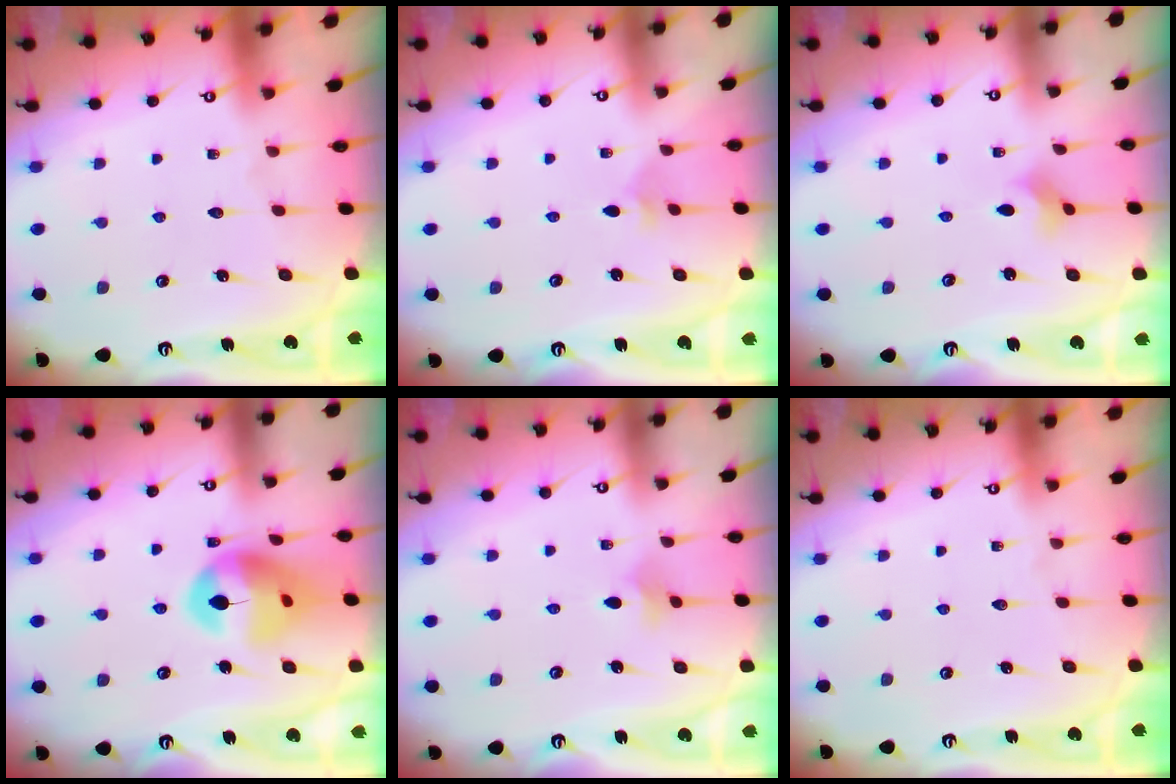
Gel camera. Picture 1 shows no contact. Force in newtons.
{"total": 1.9, "press": 1.9, "slide": 0.3}
{"total": 2.3, "press": 2.2, "slide": 0.4}
{"total": 14.3, "press": 14.1, "slide": 1.9}
{"total": 4.5, "press": 4.4, "slide": 0.9}
{"total": 0.0}